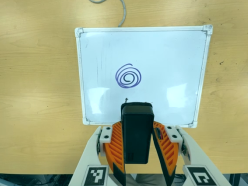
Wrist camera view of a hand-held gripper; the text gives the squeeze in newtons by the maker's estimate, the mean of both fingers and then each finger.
{"total": 4.3, "left": 3.2, "right": 5.3}